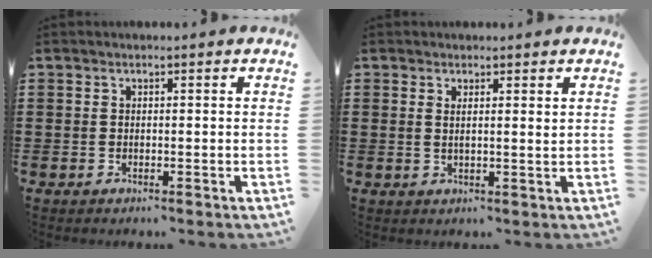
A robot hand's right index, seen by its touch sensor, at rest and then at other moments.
{"total": 1.6, "force": [1.0, -0.1, 1.2], "torque": [-0.019, -0.004, 0.017]}